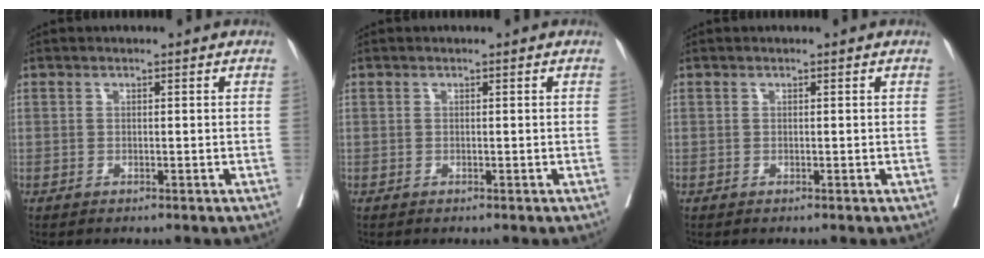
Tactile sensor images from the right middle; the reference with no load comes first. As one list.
[{"total": 0.0}, {"total": 0.0}]